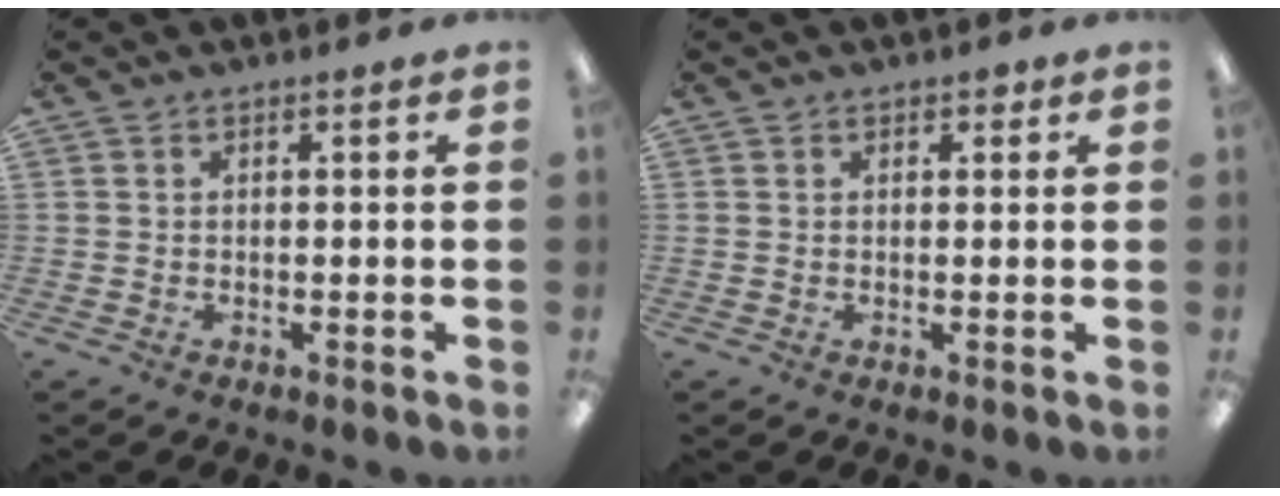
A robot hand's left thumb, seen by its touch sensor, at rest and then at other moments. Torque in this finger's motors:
{"motor_torque": [-0.03, 0.08, -0.32, 0.16, -0.02]}